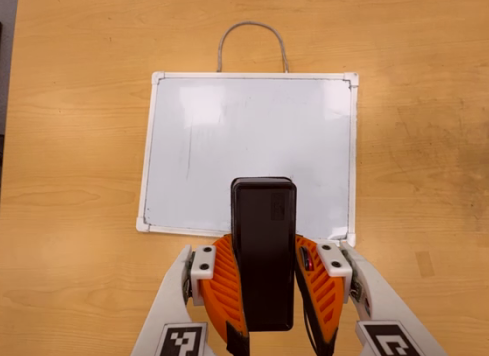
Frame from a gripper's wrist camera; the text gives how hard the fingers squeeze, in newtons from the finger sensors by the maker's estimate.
{"total": 9.1, "left": 7.4, "right": 10.7}